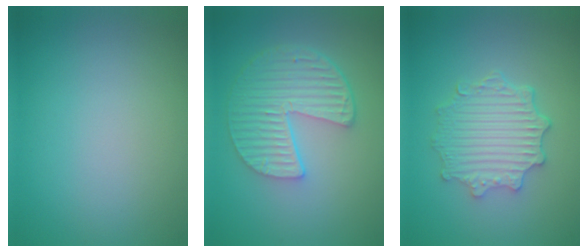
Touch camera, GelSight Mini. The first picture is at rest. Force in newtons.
{"total": 5.6, "press": 4.1, "slide": 3.8}
{"total": 4.5, "press": 3.7, "slide": 2.7}